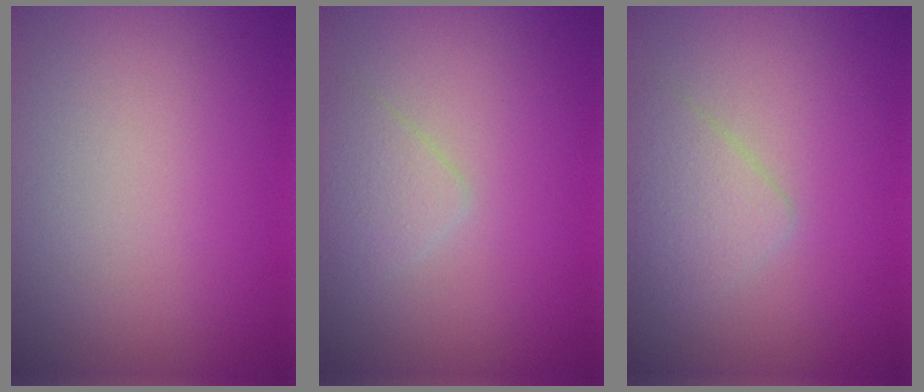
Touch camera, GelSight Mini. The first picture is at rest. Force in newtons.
{"total": 1.7, "press": 1.7, "slide": 0.0}
{"total": 2.2, "press": 2.2, "slide": 0.0}